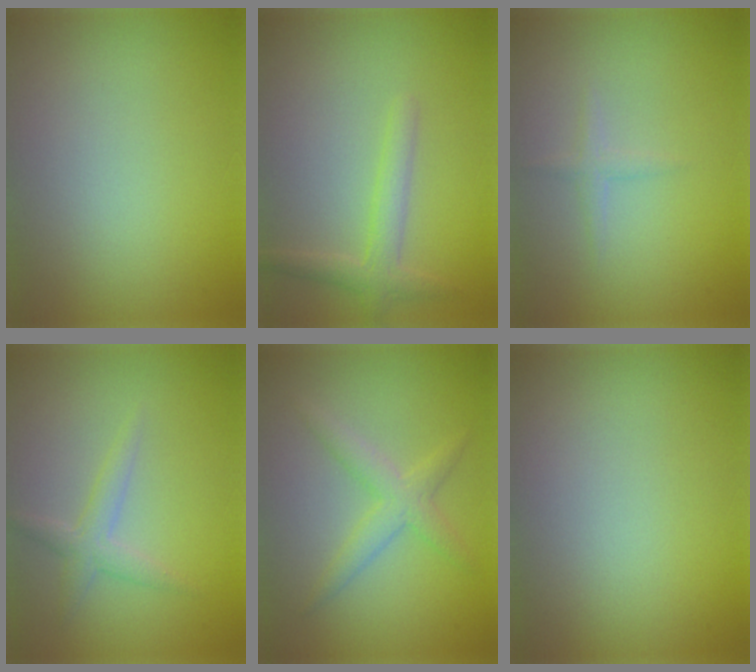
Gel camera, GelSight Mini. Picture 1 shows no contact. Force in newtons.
{"total": 2.3, "press": 2.3, "slide": 0.2}
{"total": 0.9, "press": 0.9, "slide": 0.0}
{"total": 1.9, "press": 1.9, "slide": 0.0}
{"total": 2.6, "press": 2.6, "slide": 0.0}
{"total": 0.0}